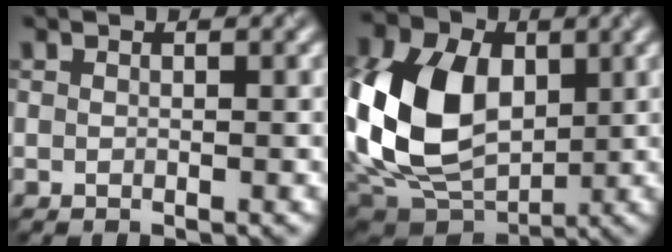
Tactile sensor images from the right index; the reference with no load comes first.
{"total": 13.0, "force": [1.6, 9.4, 8.9], "torque": [-0.212, 0.012, 0.011]}